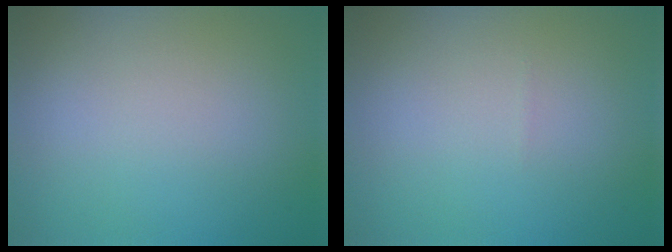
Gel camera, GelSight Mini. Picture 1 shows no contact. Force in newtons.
{"total": 0.0}